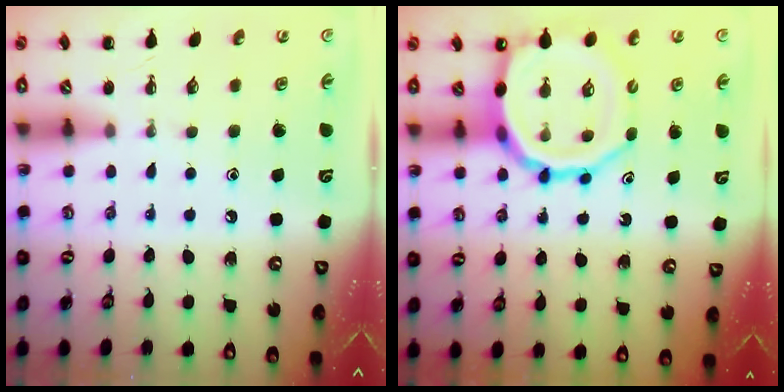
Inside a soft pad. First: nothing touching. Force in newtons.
{"total": 14.2, "press": 13.9, "slide": 2.9}